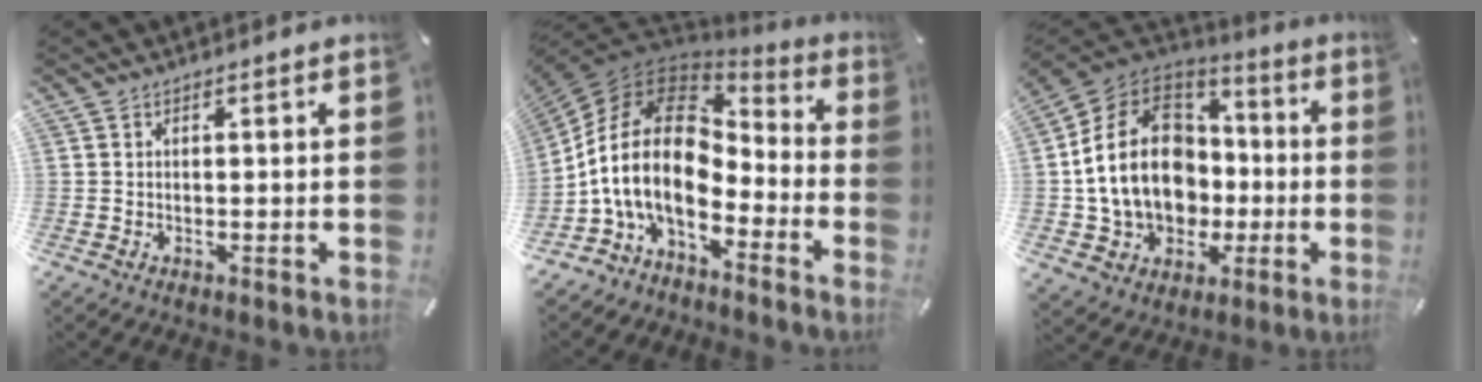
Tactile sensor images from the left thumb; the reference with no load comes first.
{"total": 19.2, "force": [-2.9, 12.3, 14.4], "torque": [-0.313, 0.019, -0.053]}
{"total": 20.0, "force": [-0.8, 16.4, 11.4], "torque": [-0.242, 0.013, -0.006]}